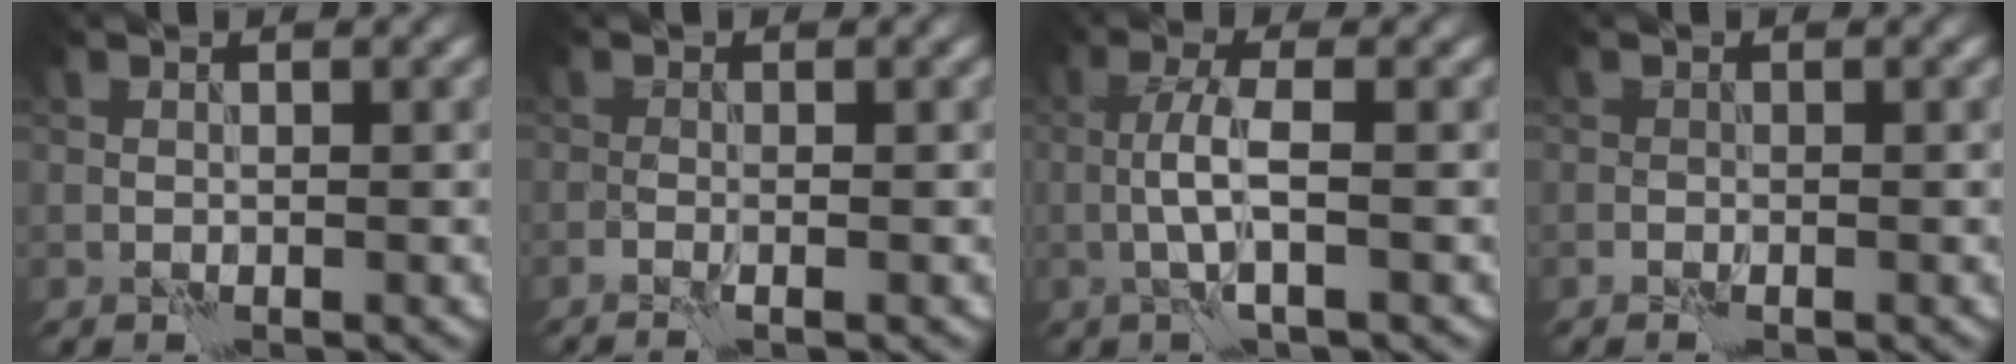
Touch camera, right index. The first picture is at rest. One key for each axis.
{"total": 1.2, "fx": -0.7, "fy": 0.1, "fz": 0.9, "tx": -0.017, "ty": 0.002, "tz": -0.015}
{"total": 3.2, "fx": -0.6, "fy": 0.5, "fz": 3.1, "tx": -0.064, "ty": 0.008, "tz": -0.018}
{"total": 0.6, "fx": -0.4, "fy": 0.3, "fz": 0.3, "tx": -0.006, "ty": 0.001, "tz": -0.008}